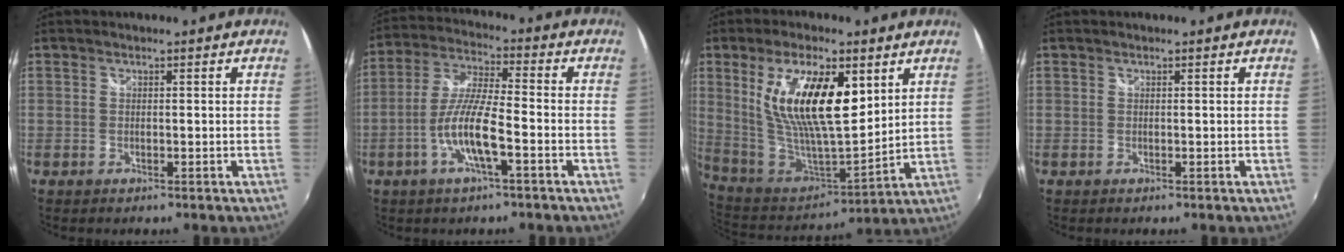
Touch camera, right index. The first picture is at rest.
{"total": 9.9, "force": [-3.8, 1.4, 9.0], "torque": [-0.190, -0.002, -0.074]}
{"total": 20.1, "force": [7.0, 7.4, 17.3], "torque": [-0.327, -0.003, 0.140]}
{"total": 0.0}